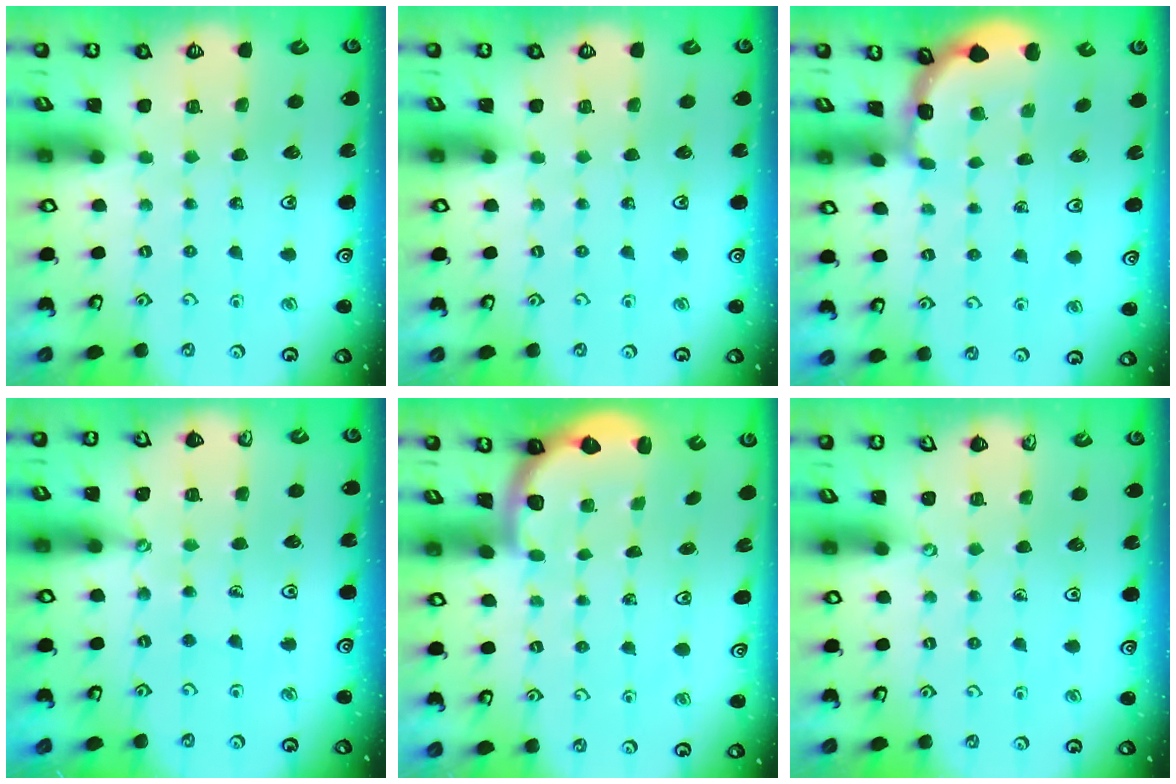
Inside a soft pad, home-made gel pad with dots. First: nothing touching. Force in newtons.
{"total": 0.0}
{"total": 2.1, "press": 2.1, "slide": 0.2}
{"total": 1.9, "press": 1.9, "slide": 0.1}
{"total": 2.2, "press": 2.0, "slide": 0.8}
{"total": 0.0}